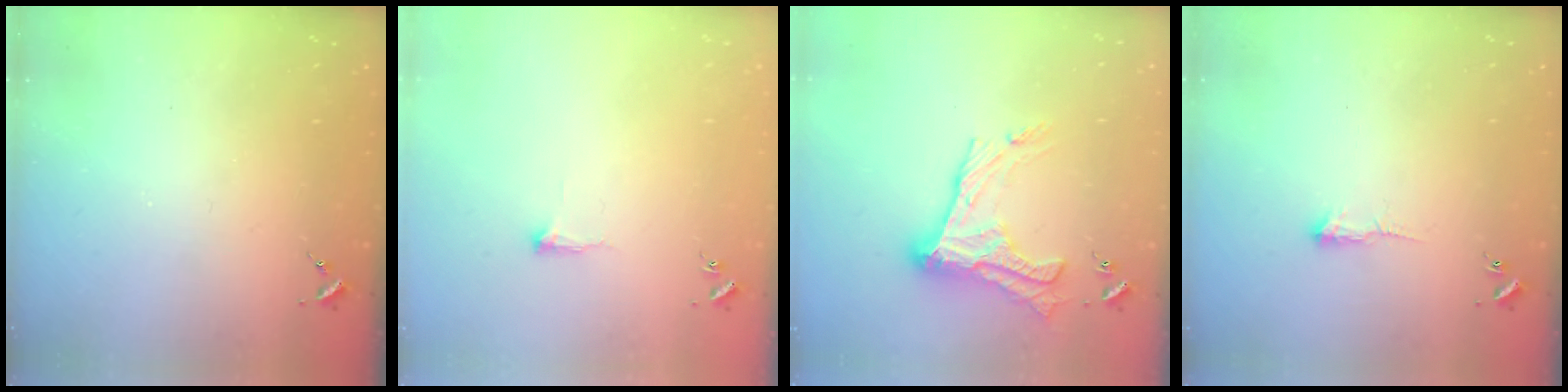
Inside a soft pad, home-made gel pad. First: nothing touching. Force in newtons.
{"total": 4.6, "press": 4.5, "slide": 0.7}
{"total": 17.8, "press": 17.8, "slide": 1.0}
{"total": 3.6, "press": 3.5, "slide": 0.8}